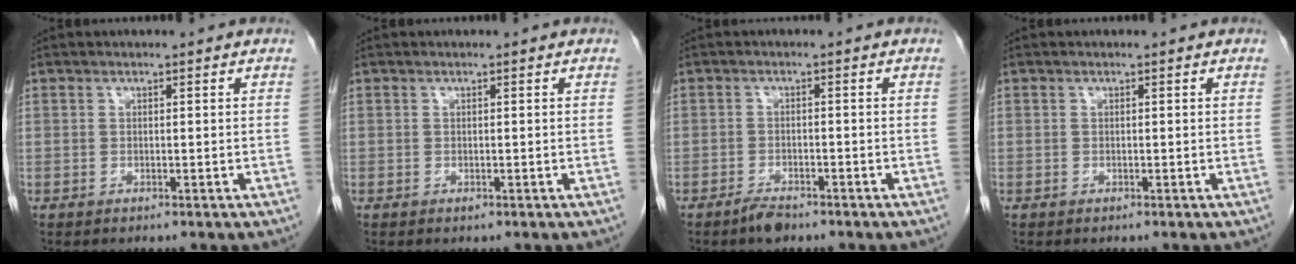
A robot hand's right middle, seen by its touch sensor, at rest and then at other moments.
{"total": 0.0}
{"total": 2.5, "force": [-2.0, 0.8, 1.2], "torque": [-0.026, -0.001, -0.033]}
{"total": 0.0}